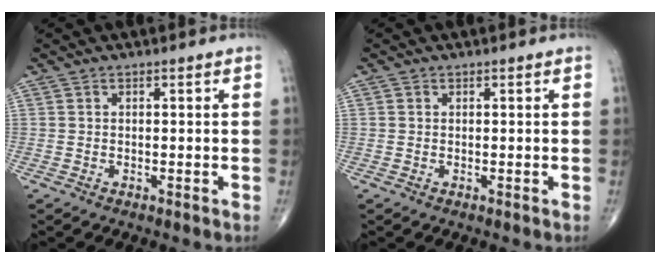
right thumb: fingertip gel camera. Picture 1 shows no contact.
{"total": 0.0}